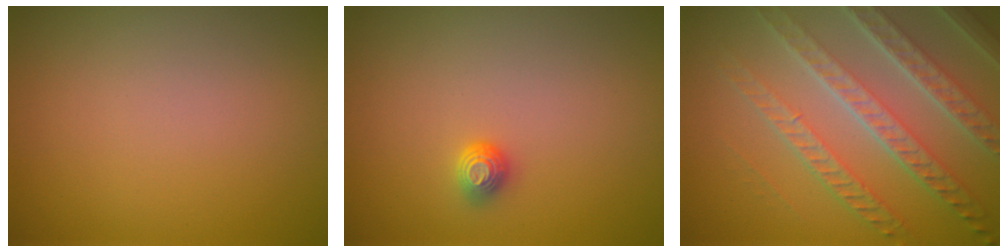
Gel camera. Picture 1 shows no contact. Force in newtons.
{"total": 1.2, "press": 1.0, "slide": 0.6}
{"total": 8.0, "press": 5.4, "slide": 5.8}